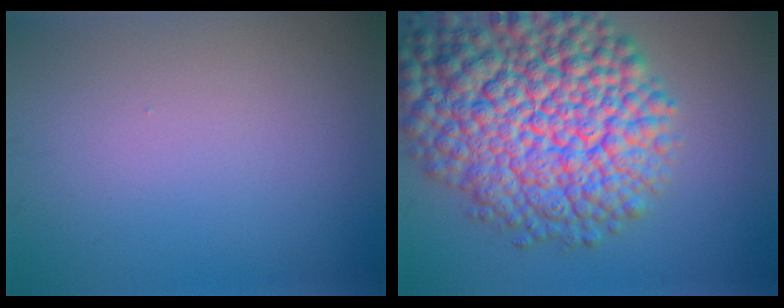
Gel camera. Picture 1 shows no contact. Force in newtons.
{"total": 15.2, "press": 15.2, "slide": 0.6}